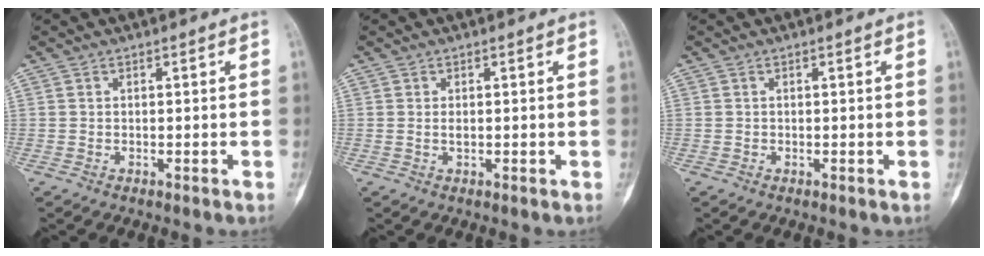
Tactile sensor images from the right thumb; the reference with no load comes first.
{"total": 0.7, "force": [0.1, 0.4, 0.6], "torque": [-0.009, 0.000, 0.002]}
{"total": 0.0}